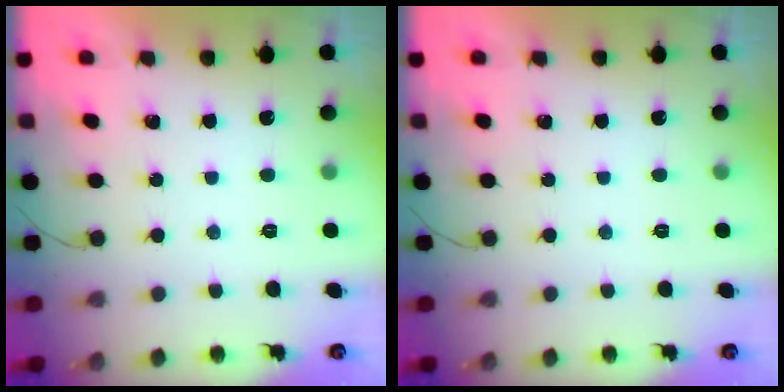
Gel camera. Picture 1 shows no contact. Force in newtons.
{"total": 0.0}